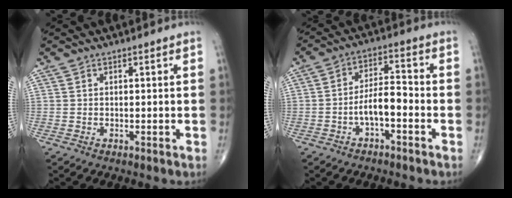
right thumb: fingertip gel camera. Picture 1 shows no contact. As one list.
[{"total": 6.5, "force": [-2.5, 2.6, 5.4], "torque": [-0.091, 0.035, -0.046]}]